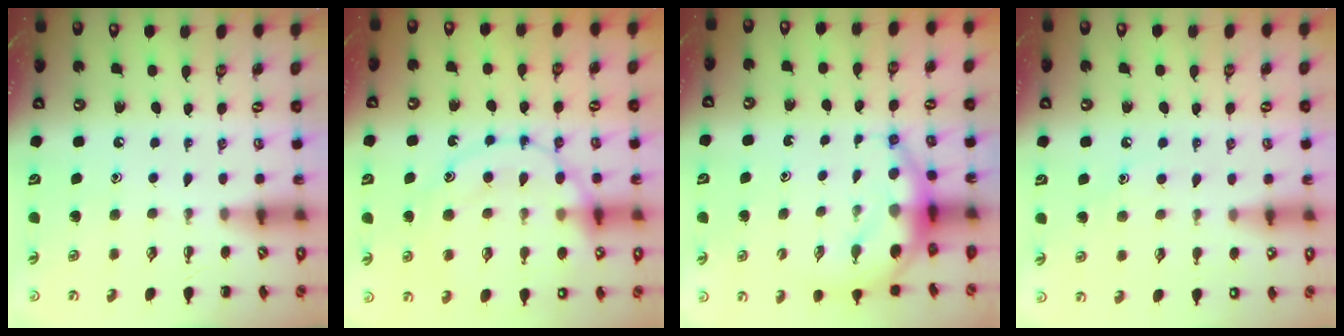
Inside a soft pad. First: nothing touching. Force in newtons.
{"total": 17.9, "press": 17.9, "slide": 1.7}
{"total": 7.1, "press": 6.9, "slide": 1.6}
{"total": 8.0, "press": 7.8, "slide": 1.6}